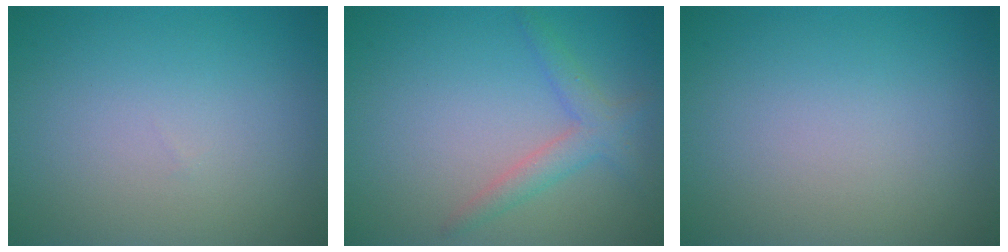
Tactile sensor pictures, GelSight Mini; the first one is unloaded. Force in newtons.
{"total": 2.4, "press": 2.4, "slide": 0.2}
{"total": 0.0}